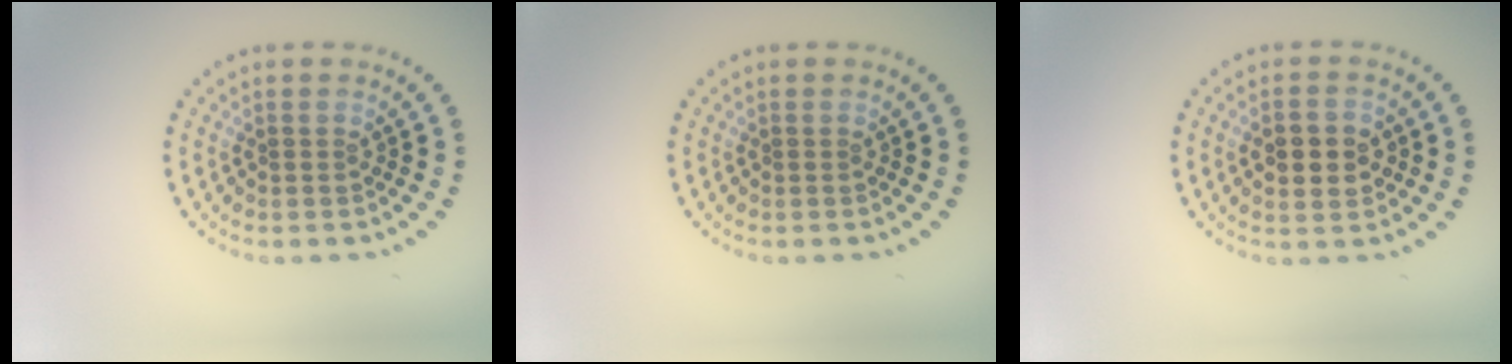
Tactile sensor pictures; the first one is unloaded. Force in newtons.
{"total": 0.0}
{"total": 4.4, "press": 4.4, "slide": 0.2}